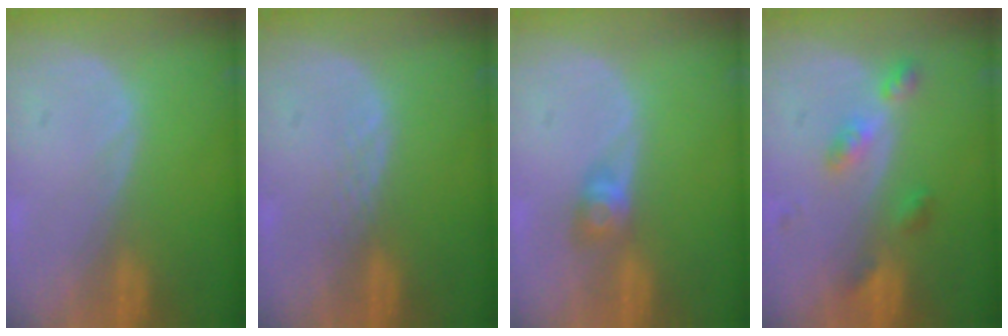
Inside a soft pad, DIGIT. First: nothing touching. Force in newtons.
{"total": 1.3, "press": 1.2, "slide": 0.1}
{"total": 3.0, "press": 2.6, "slide": 1.5}
{"total": 4.6, "press": 4.1, "slide": 1.9}